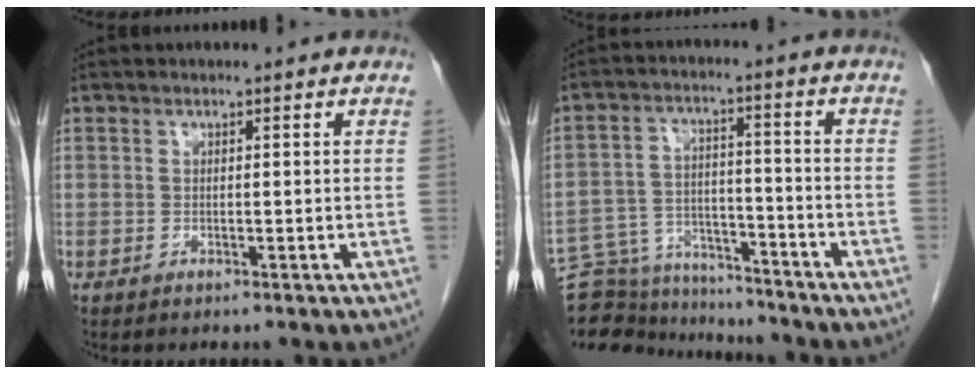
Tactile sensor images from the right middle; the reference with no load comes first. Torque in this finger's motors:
{"motor_torque": [-0.07, -0.31, -0.15, -0.13]}